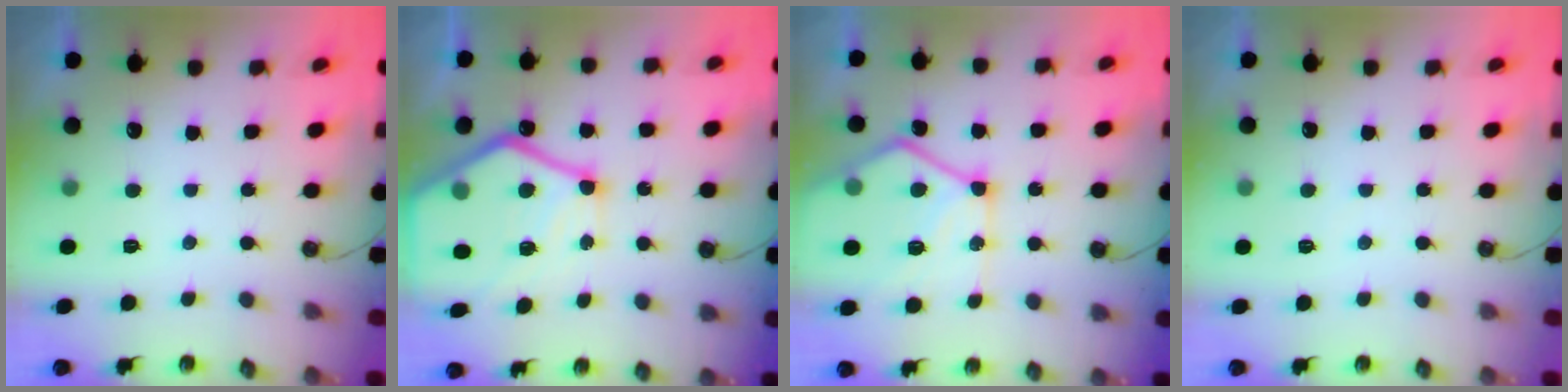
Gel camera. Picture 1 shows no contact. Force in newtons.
{"total": 20.8, "press": 20.7, "slide": 1.9}
{"total": 18.1, "press": 18.0, "slide": 2.1}
{"total": 3.6, "press": 3.6, "slide": 0.4}